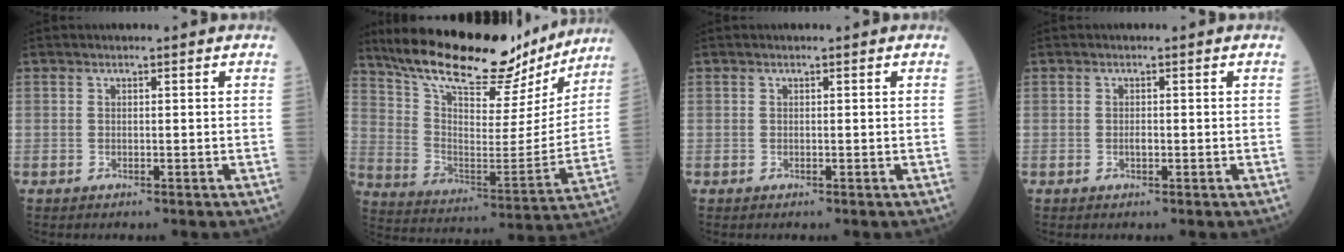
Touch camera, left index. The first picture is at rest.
{"total": 26.3, "force": [21.9, 7.0, 12.7], "torque": [-0.204, -0.003, 0.326]}
{"total": 0.0}
{"total": 0.6, "force": [-0.3, 0.2, 0.5], "torque": [-0.005, -0.001, -0.005]}